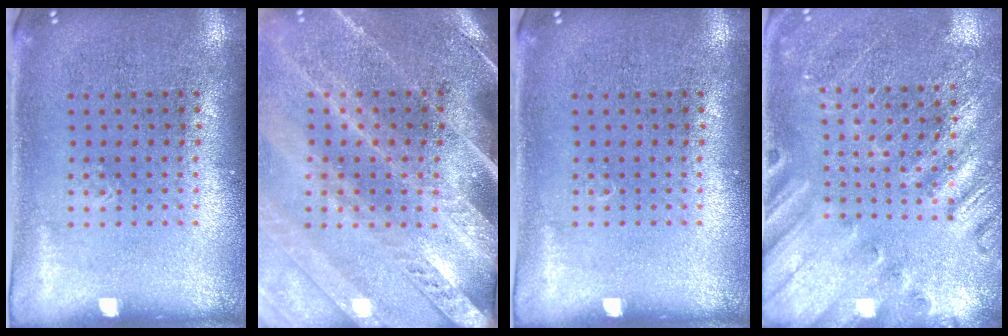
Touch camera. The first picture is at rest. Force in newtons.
{"total": 3.3, "press": 2.8, "slide": 1.8}
{"total": 0.0}
{"total": 2.4, "press": 2.4, "slide": 0.5}